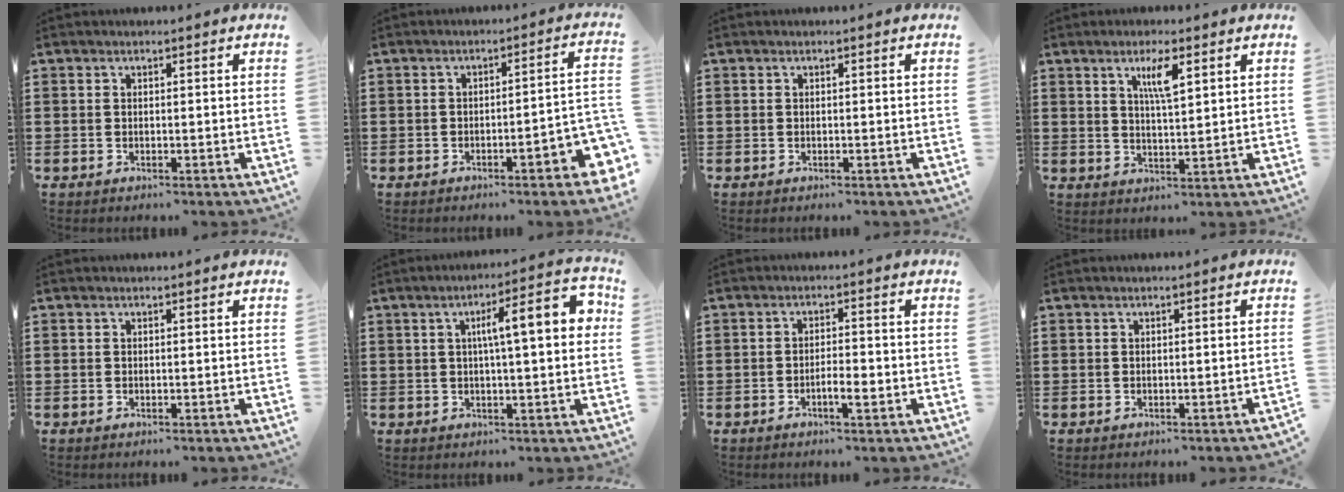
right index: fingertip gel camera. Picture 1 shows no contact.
{"total": 4.4, "force": [-2.6, 0.3, 3.6], "torque": [-0.052, -0.016, -0.051]}
{"total": 0.0}
{"total": 4.7, "force": [2.4, 1.0, 4.0], "torque": [-0.078, 0.004, 0.037]}
{"total": 0.0}
{"total": 9.5, "force": [1.8, 1.8, 9.2], "torque": [-0.142, -0.003, 0.019]}
{"total": 3.0, "force": [-1.2, 0.6, 2.7], "torque": [-0.046, 0.003, -0.022]}
{"total": 0.6, "force": [-0.5, -0.1, 0.4], "torque": [-0.009, -0.002, -0.009]}